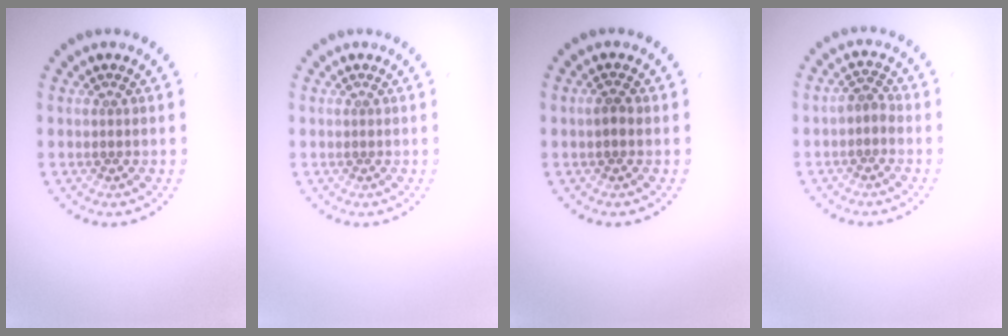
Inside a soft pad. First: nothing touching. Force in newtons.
{"total": 0.0}
{"total": 1.0, "press": 1.0, "slide": 0.2}
{"total": 1.3, "press": 1.1, "slide": 0.7}